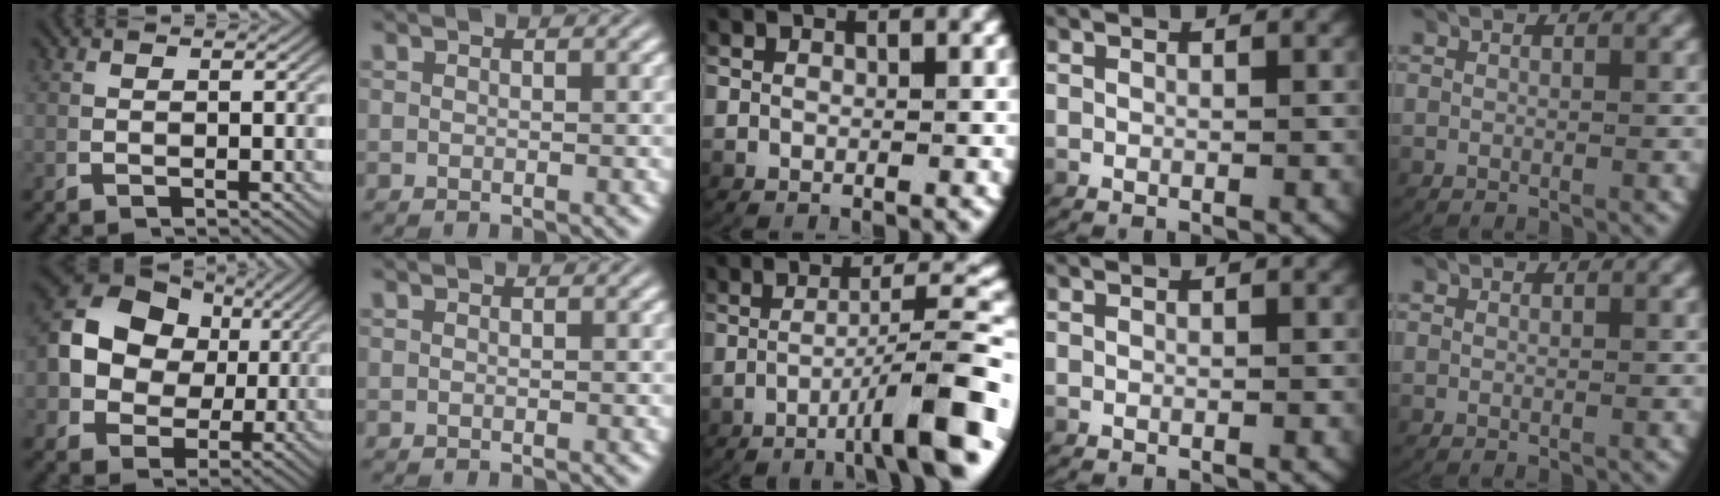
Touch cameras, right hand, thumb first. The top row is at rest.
{"thumb": {"total": 10.7, "force": [1.7, 8.7, 6.0], "torque": [-0.163, -0.038, 0.046]}, "middle": {"total": 7.1, "force": [-2.9, 0.6, 6.5], "torque": [-0.091, 0.014, -0.043]}}